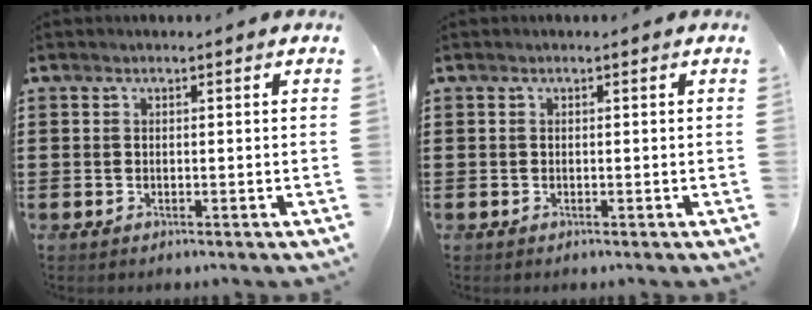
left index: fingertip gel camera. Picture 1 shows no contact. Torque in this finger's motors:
{"motor_torque": [0.00, 0.00, 0.01, 0.00]}